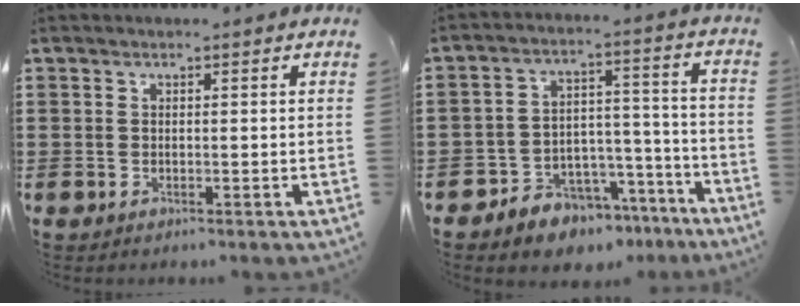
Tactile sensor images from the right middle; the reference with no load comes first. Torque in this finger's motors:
{"motor_torque": [2.14, 0.00, 0.38, 0.08]}